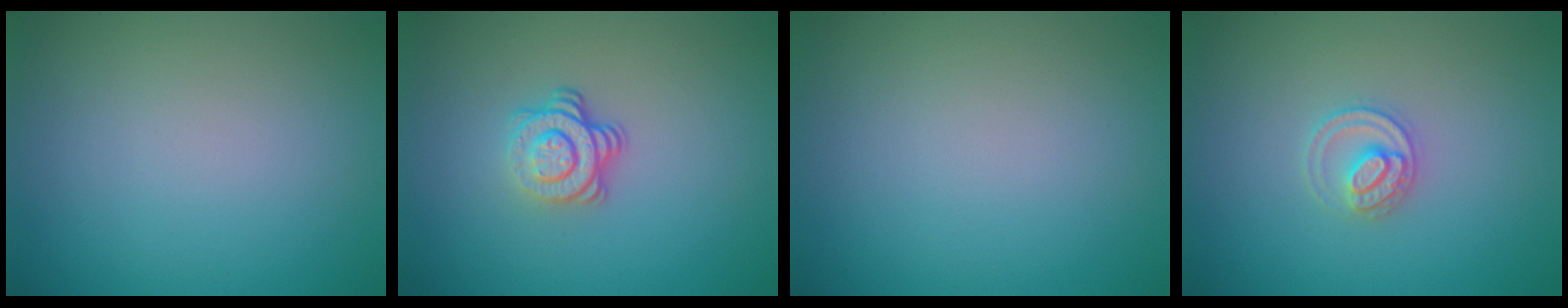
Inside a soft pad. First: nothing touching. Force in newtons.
{"total": 3.6, "press": 2.5, "slide": 2.6}
{"total": 0.0}
{"total": 2.2, "press": 2.2, "slide": 0.2}